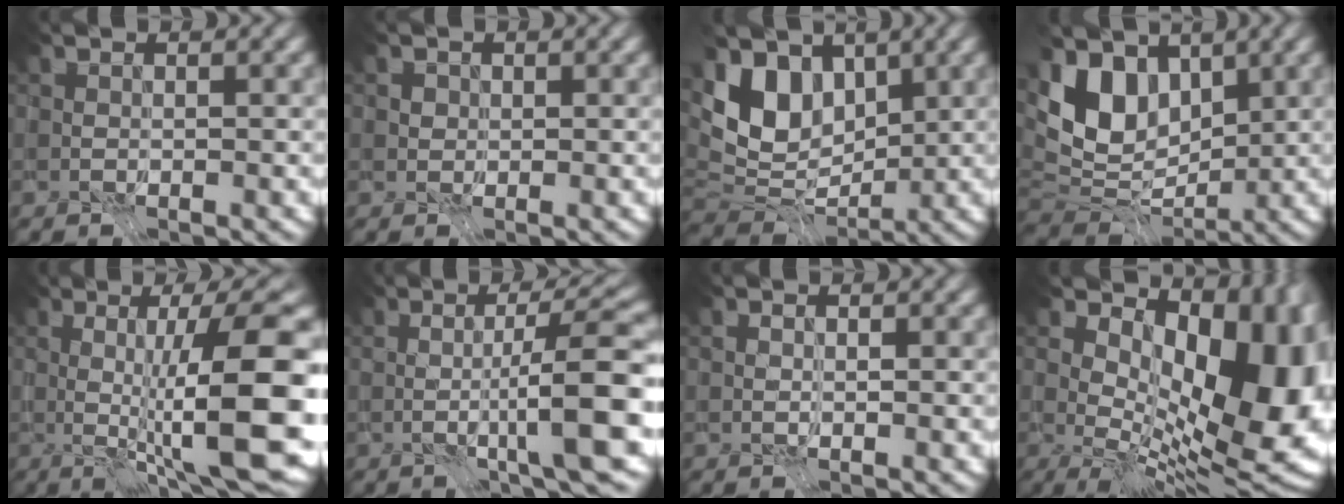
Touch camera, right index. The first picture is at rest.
{"total": 3.6, "force": [1.6, 2.7, 1.8], "torque": [-0.023, 0.015, 0.009]}
{"total": 5.6, "force": [1.1, 3.0, 4.6], "torque": [-0.080, 0.002, 0.024]}
{"total": 6.1, "force": [1.4, 3.3, 5.0], "torque": [-0.092, 0.003, 0.031]}
{"total": 10.3, "force": [-1.9, -0.3, 10.1], "torque": [-0.139, -0.001, -0.012]}
{"total": 6.3, "force": [-2.0, -1.5, 5.8], "torque": [-0.079, 0.007, -0.028]}
{"total": 1.0, "force": [0.7, 0.5, 0.5], "torque": [-0.019, 0.006, 0.012]}
{"total": 14.0, "force": [3.1, 6.2, 12.2], "torque": [-0.155, 0.012, 0.070]}